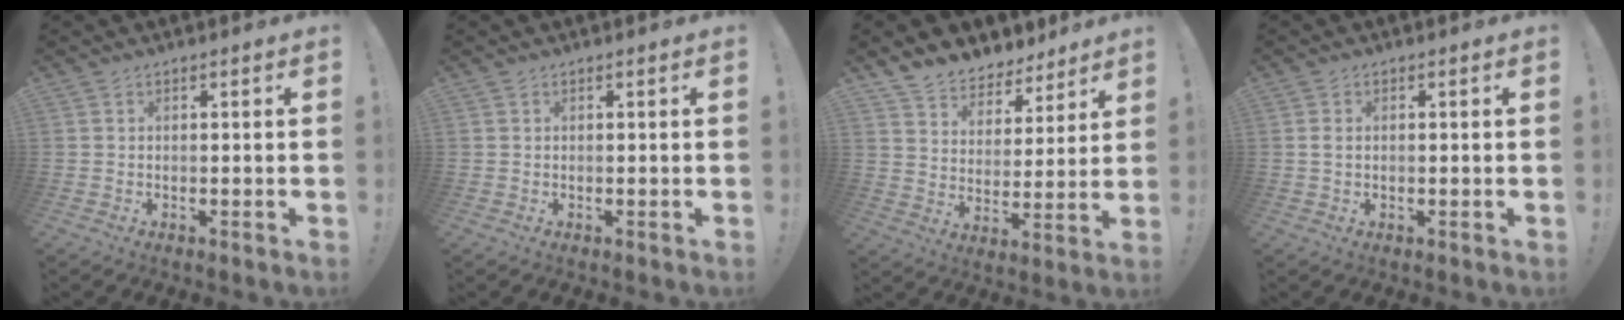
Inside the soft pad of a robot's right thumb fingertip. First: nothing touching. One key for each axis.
{"total": 0.0}
{"total": 7.8, "fx": 6.6, "fy": 4.2, "fz": 0.6, "tx": -0.014, "ty": -0.062, "tz": 0.127}
{"total": 1.6, "fx": 0.3, "fy": 1.0, "fz": 1.2, "tx": -0.032, "ty": 0.007, "tz": 0.006}